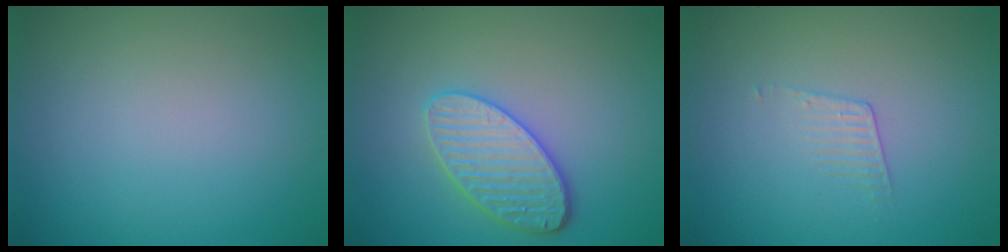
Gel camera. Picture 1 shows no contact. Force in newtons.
{"total": 4.0, "press": 3.6, "slide": 1.7}
{"total": 1.1, "press": 0.2, "slide": 1.1}